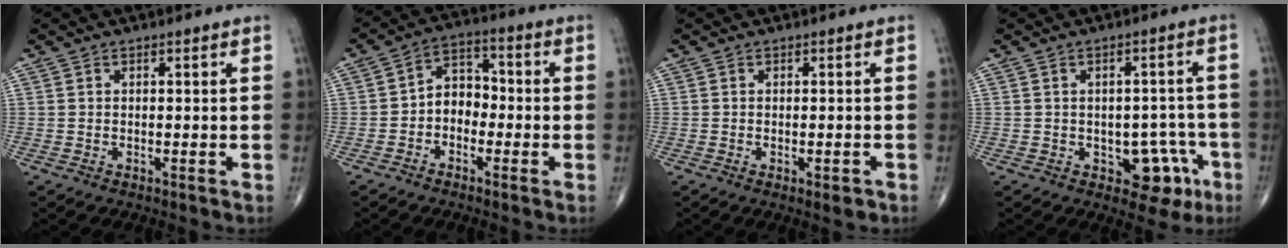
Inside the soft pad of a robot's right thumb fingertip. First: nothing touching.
{"total": 6.3, "force": [-1.8, 4.8, 3.7], "torque": [-0.034, 0.034, -0.049]}
{"total": 2.2, "force": [-1.0, 0.8, 1.8], "torque": [-0.023, 0.002, -0.010]}
{"total": 7.7, "force": [-3.2, 5.0, 4.9], "torque": [-0.021, 0.025, -0.033]}